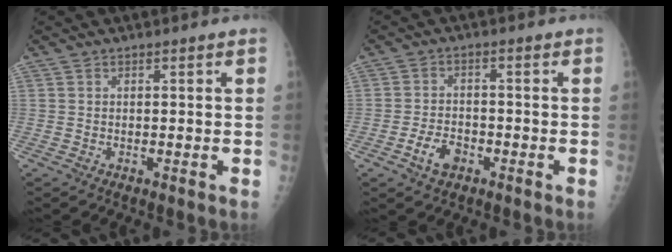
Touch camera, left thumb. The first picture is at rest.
{"total": 4.8, "force": [-2.4, 3.1, 2.9], "torque": [-0.044, 0.016, -0.042]}